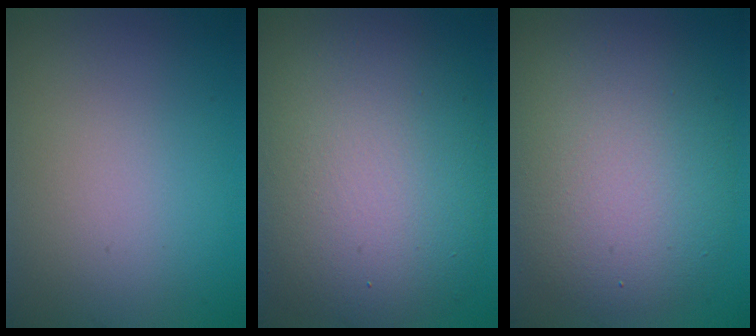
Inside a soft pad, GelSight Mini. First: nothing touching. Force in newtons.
{"total": 12.0, "press": 12.0, "slide": 0.5}
{"total": 8.9, "press": 8.9, "slide": 0.3}